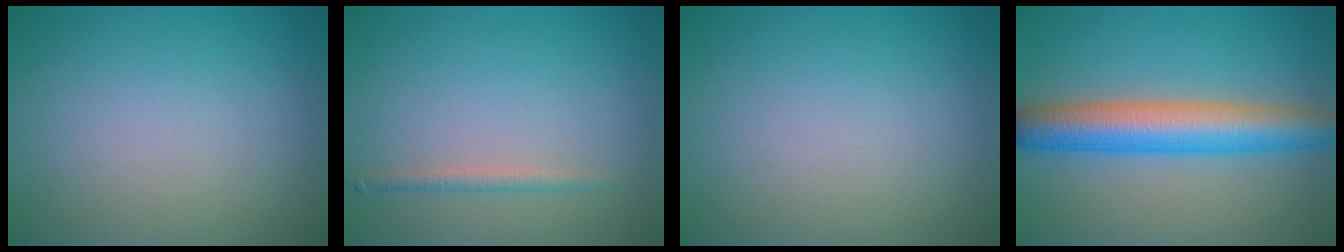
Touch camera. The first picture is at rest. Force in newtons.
{"total": 1.1, "press": 1.1, "slide": 0.0}
{"total": 0.0}
{"total": 6.9, "press": 6.9, "slide": 0.1}